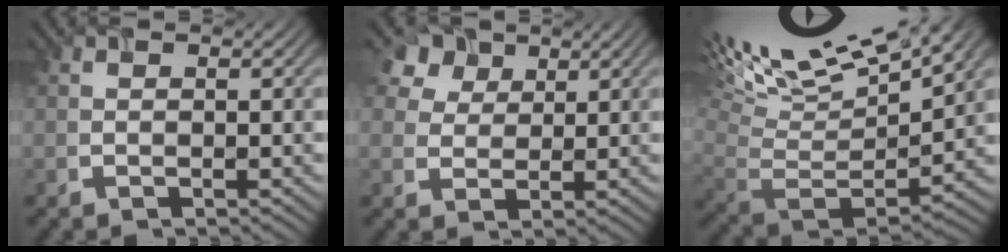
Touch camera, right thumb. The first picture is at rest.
{"total": 5.7, "force": [3.0, 3.9, 2.7], "torque": [-0.065, 0.010, 0.050]}
{"total": 13.7, "force": [6.3, 4.5, 11.3], "torque": [-0.237, 0.036, 0.115]}